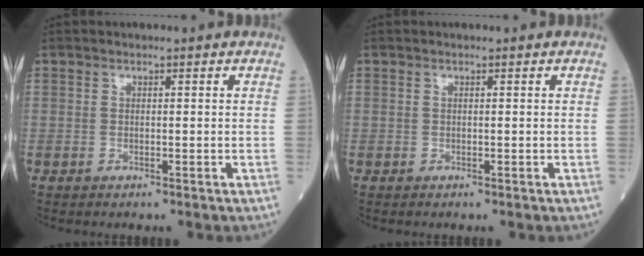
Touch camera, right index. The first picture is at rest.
{"total": 0.0}